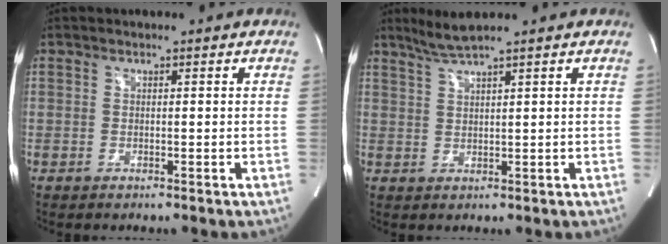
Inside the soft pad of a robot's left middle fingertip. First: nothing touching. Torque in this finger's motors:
{"motor_torque": [-0.07, -0.22, -0.06, 0.02]}